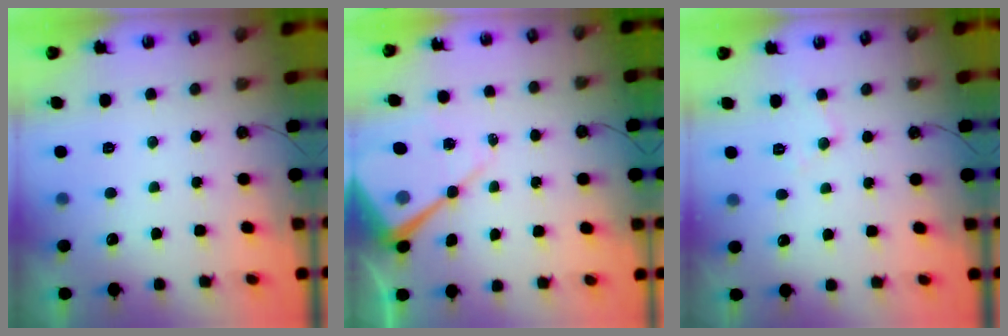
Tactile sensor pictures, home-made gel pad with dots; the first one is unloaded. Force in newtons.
{"total": 12.7, "press": 12.7, "slide": 1.2}
{"total": 6.7, "press": 6.7, "slide": 1.1}